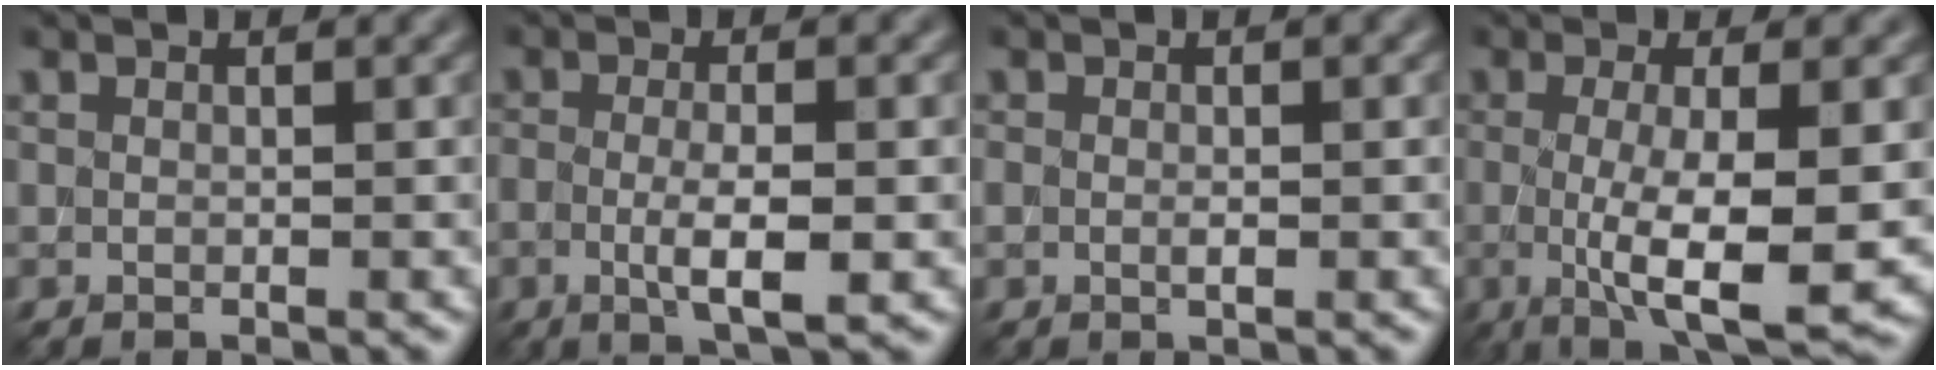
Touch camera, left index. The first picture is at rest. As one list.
[{"total": 3.8, "force": [-0.8, 0.9, 3.6], "torque": [-0.070, -0.007, -0.015]}, {"total": 0.7, "force": [-0.1, 0.2, 0.7], "torque": [-0.019, 0.000, -0.002]}, {"total": 8.4, "force": [-1.0, 2.1, 8.0], "torque": [-0.128, -0.017, -0.012]}]